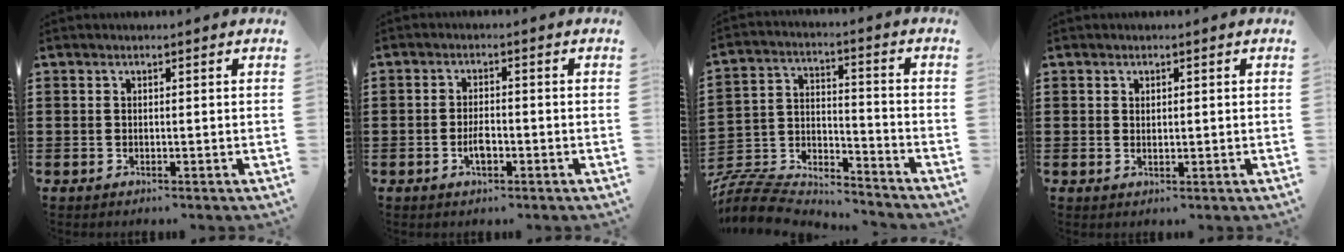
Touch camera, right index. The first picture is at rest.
{"total": 3.0, "force": [-1.1, 1.2, 2.5], "torque": [-0.051, 0.002, -0.022]}
{"total": 7.7, "force": [-7.5, 1.6, 1.1], "torque": [-0.042, -0.001, -0.155]}
{"total": 0.7, "force": [0.3, 0.4, 0.4], "torque": [-0.007, 0.005, 0.006]}